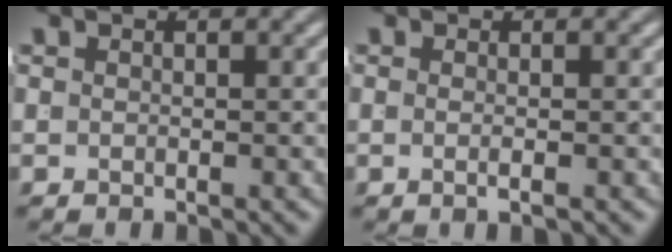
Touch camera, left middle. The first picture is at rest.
{"total": 1.4, "force": [-0.6, -0.7, 1.0], "torque": [-0.019, -0.005, -0.008]}